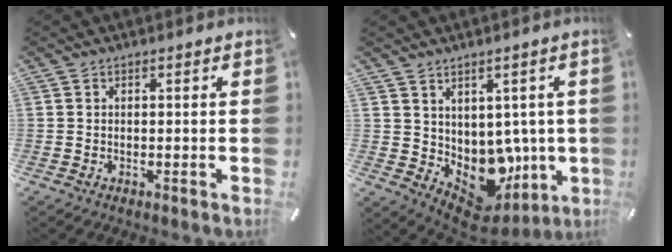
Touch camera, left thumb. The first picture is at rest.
{"total": 9.4, "force": [-0.2, 8.4, 4.2], "torque": [-0.052, -0.040, 0.019]}